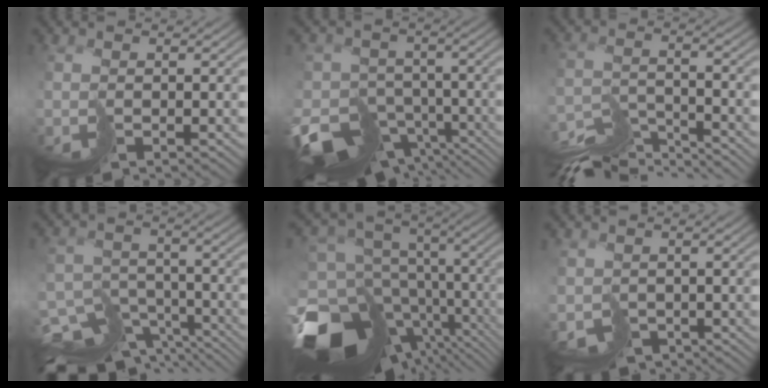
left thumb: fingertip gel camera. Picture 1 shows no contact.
{"total": 13.7, "force": [-8.2, 8.9, 6.5], "torque": [-0.162, -0.042, -0.097]}
{"total": 10.9, "force": [-10.4, 1.2, 3.0], "torque": [-0.067, -0.011, -0.159]}
{"total": 13.8, "force": [-11.5, 6.1, 4.7], "torque": [-0.108, -0.030, -0.158]}
{"total": 16.5, "force": [-4.9, 11.2, 11.1], "torque": [-0.253, -0.025, -0.042]}
{"total": 2.5, "force": [-0.8, 2.3, 0.5], "torque": [-0.014, -0.024, -0.010]}